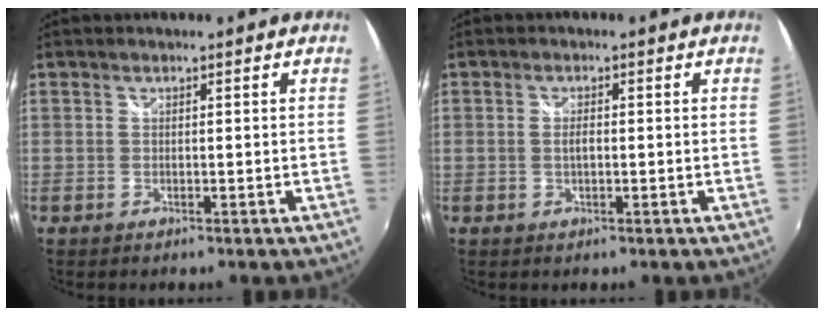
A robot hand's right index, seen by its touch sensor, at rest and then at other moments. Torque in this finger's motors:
{"motor_torque": [0.05, 0.12, 0.01, 0.01]}